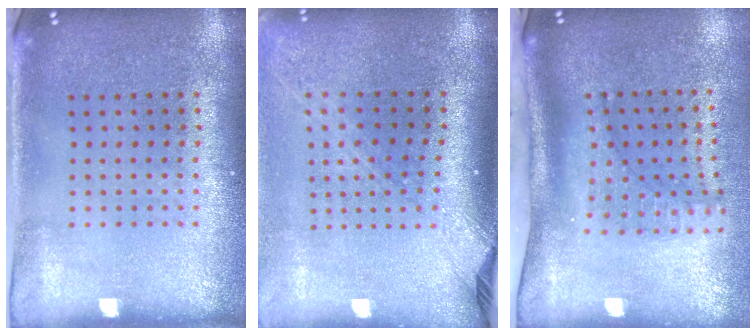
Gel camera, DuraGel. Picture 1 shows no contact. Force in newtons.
{"total": 2.2, "press": 1.6, "slide": 1.5}
{"total": 2.1, "press": 1.5, "slide": 1.4}